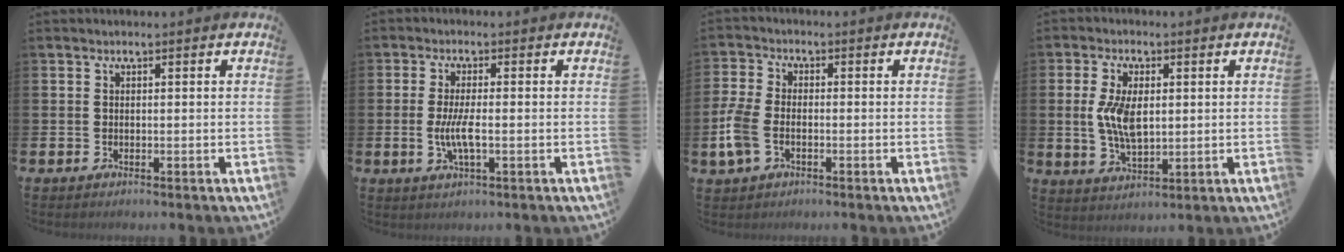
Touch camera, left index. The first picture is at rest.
{"total": 3.9, "force": [-0.6, 0.9, 3.7], "torque": [-0.081, 0.001, -0.012]}
{"total": 5.5, "force": [-1.3, 3.3, 4.1], "torque": [-0.085, 0.002, -0.029]}
{"total": 6.8, "force": [1.1, 3.3, 5.9], "torque": [-0.105, -0.001, 0.015]}